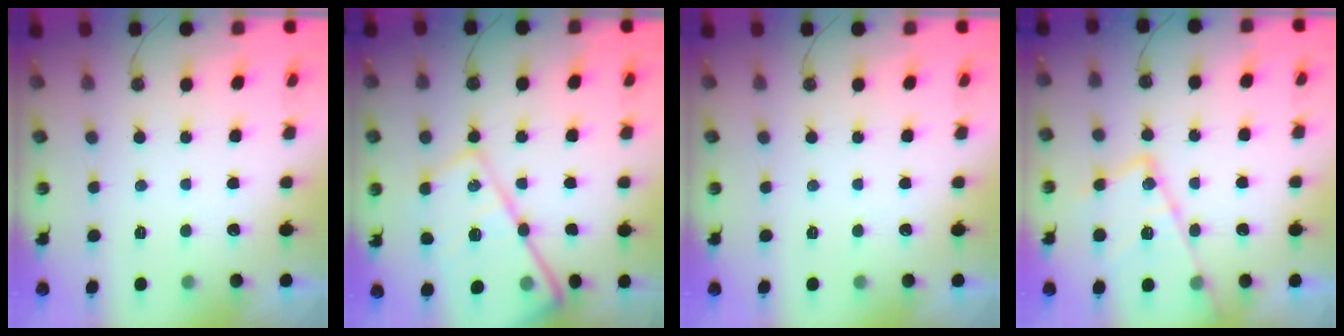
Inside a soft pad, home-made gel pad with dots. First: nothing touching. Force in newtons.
{"total": 23.5, "press": 23.4, "slide": 2.3}
{"total": 0.0}
{"total": 18.3, "press": 18.3, "slide": 1.6}